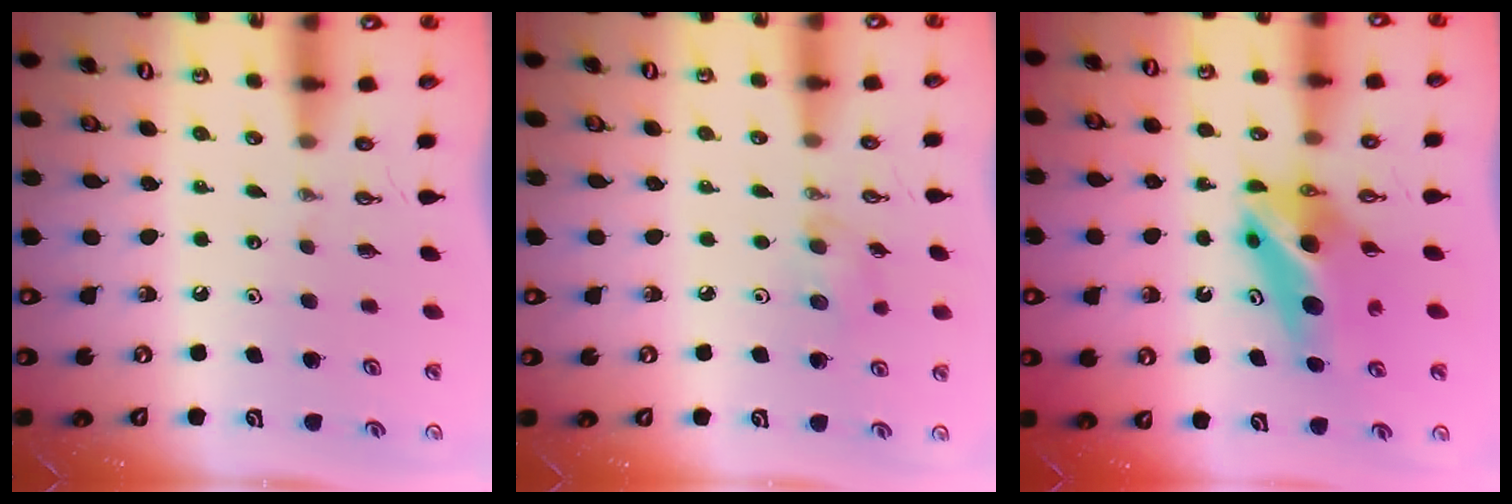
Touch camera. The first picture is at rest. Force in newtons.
{"total": 5.1, "press": 4.8, "slide": 1.7}
{"total": 7.9, "press": 7.9, "slide": 1.1}